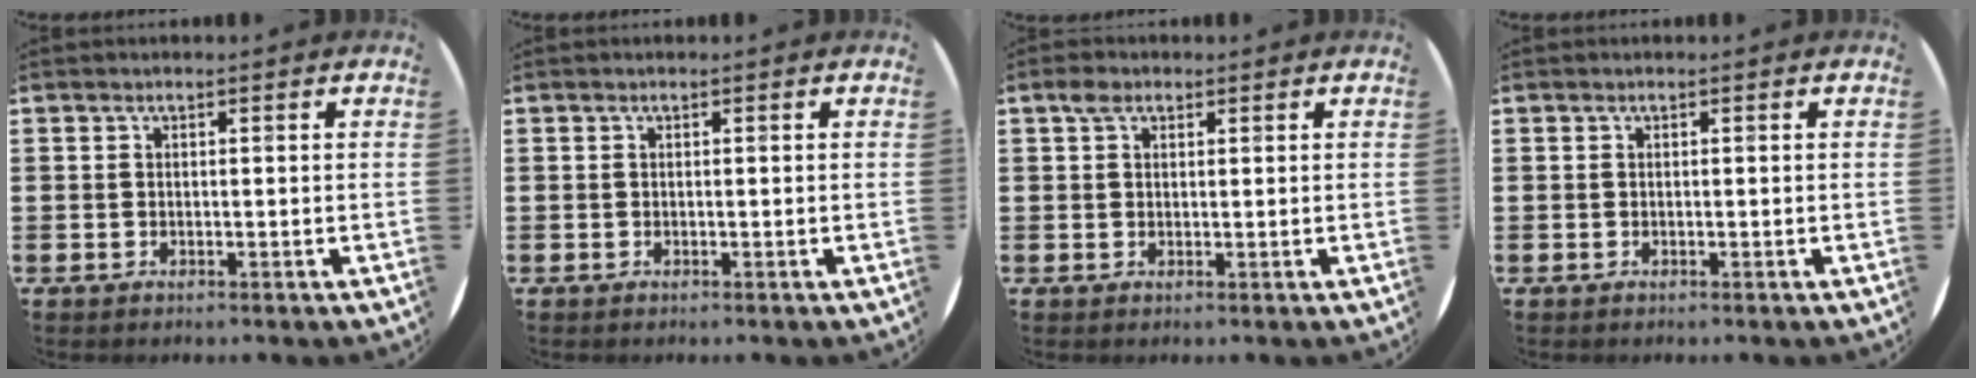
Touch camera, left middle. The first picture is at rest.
{"total": 0.0}
{"total": 1.5, "force": [1.0, 1.0, 0.6], "torque": [-0.006, 0.002, 0.017]}
{"total": 0.0}